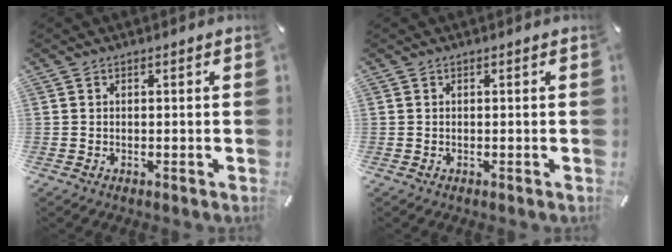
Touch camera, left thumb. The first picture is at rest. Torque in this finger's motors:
{"motor_torque": [0.01, 0.01, -0.03, -0.01, 0.00]}